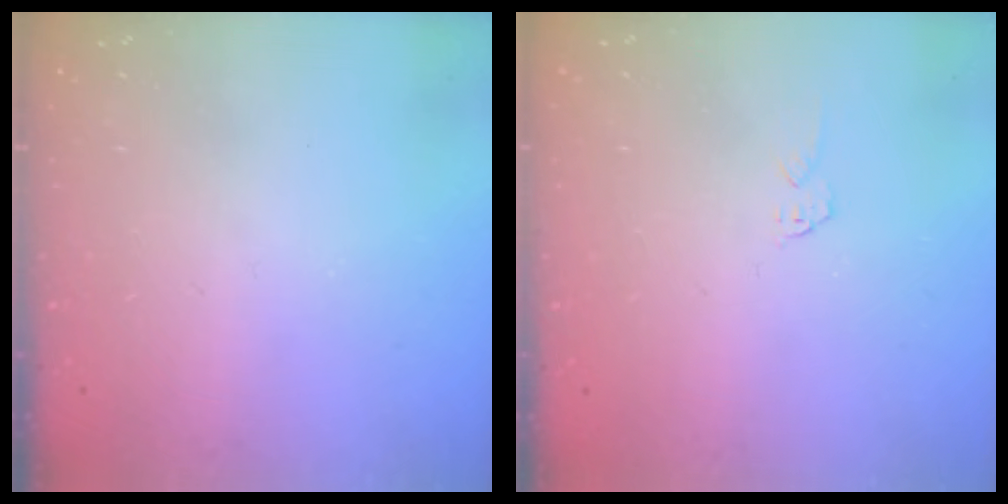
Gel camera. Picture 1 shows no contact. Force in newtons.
{"total": 3.4, "press": 3.4, "slide": 0.2}